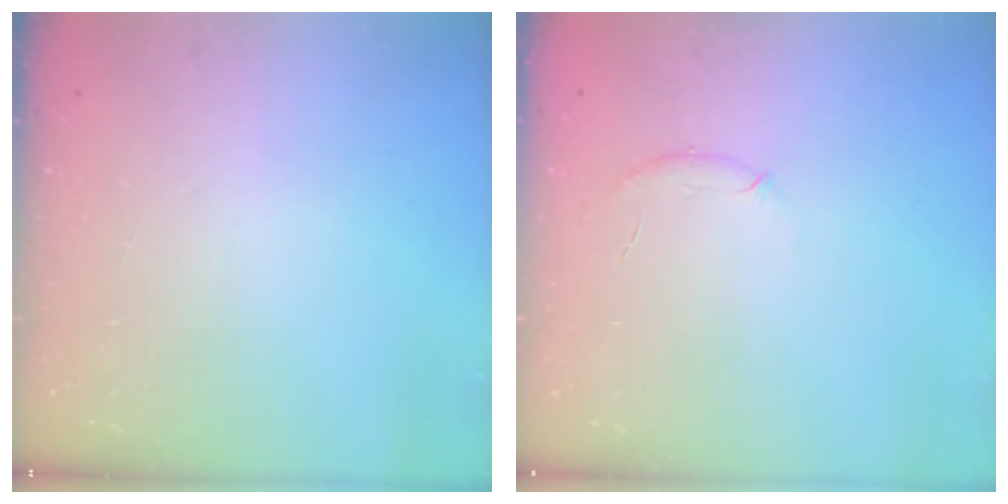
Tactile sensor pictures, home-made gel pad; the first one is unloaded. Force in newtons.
{"total": 6.1, "press": 5.9, "slide": 1.4}